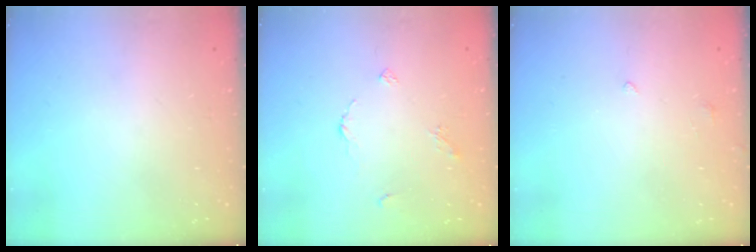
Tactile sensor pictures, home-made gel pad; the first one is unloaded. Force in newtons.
{"total": 4.0, "press": 4.0, "slide": 0.5}
{"total": 0.0}